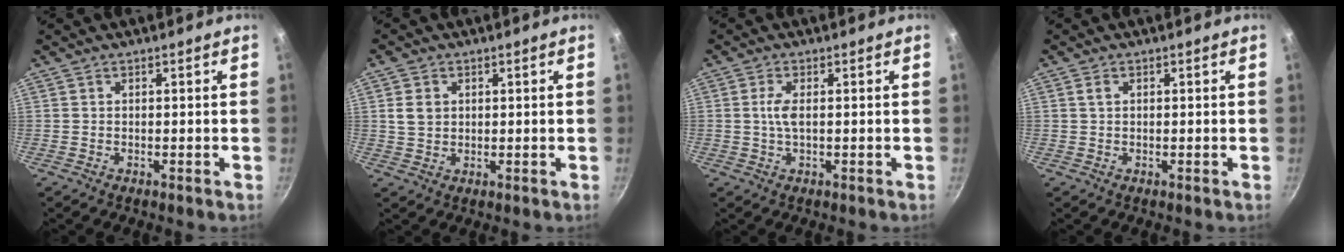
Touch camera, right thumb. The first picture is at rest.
{"total": 4.0, "force": [1.0, 3.1, 2.3], "torque": [-0.036, 0.000, 0.020]}
{"total": 3.0, "force": [0.2, 1.1, 2.8], "torque": [-0.068, 0.003, 0.000]}
{"total": 1.0, "force": [0.3, 0.8, 0.6], "torque": [-0.010, 0.003, 0.005]}